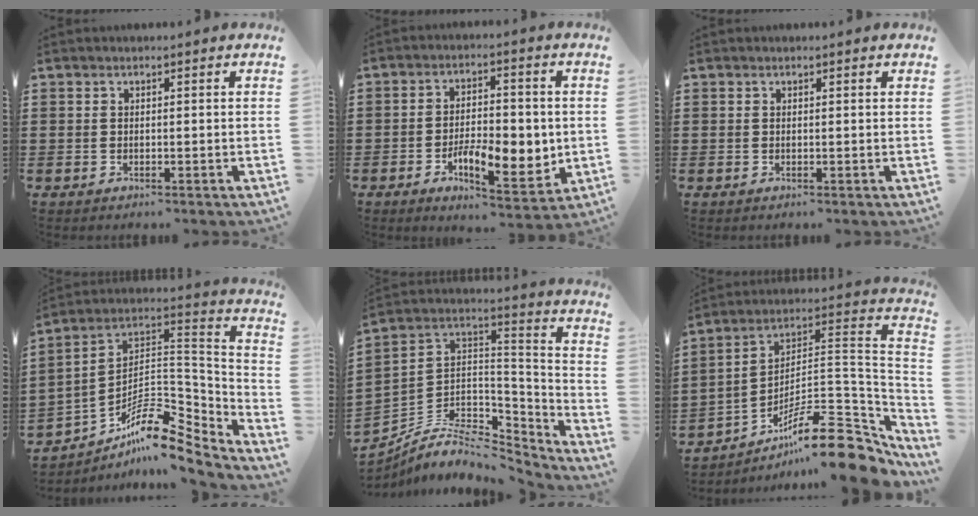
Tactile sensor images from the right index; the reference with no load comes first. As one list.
[{"total": 8.7, "force": [-2.2, 4.1, 7.4], "torque": [-0.127, -0.001, -0.036]}, {"total": 0.0}, {"total": 10.9, "force": [-6.8, 5.0, 7.0], "torque": [-0.115, -0.002, -0.130]}, {"total": 7.1, "force": [-5.4, 3.5, 2.8], "torque": [-0.064, -0.007, -0.103]}, {"total": 15.5, "force": [-10.6, 3.6, 10.8], "torque": [-0.156, 0.030, -0.187]}]